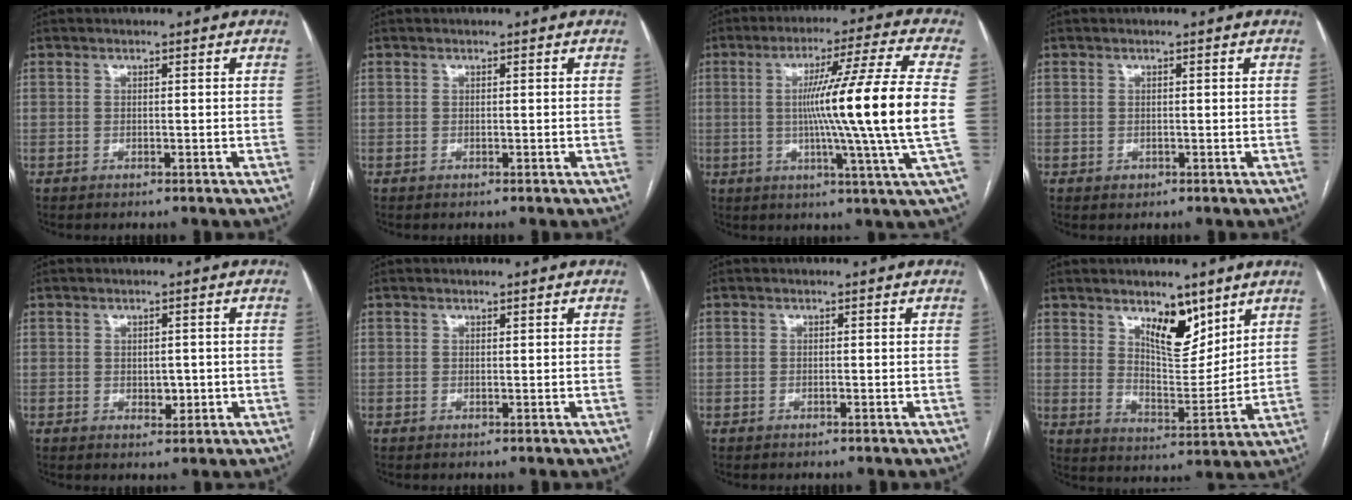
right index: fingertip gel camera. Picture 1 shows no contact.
{"total": 0.0}
{"total": 17.9, "force": [-0.2, -2.9, 17.6], "torque": [-0.272, -0.012, -0.019]}
{"total": 0.8, "force": [-0.1, 0.8, 0.2], "torque": [-0.001, 0.002, 0.001]}
{"total": 2.6, "force": [-0.3, 1.7, 2.0], "torque": [-0.025, -0.001, 0.002]}
{"total": 0.0}
{"total": 0.0}
{"total": 8.6, "force": [5.5, 3.4, 5.7], "torque": [-0.090, -0.011, 0.097]}